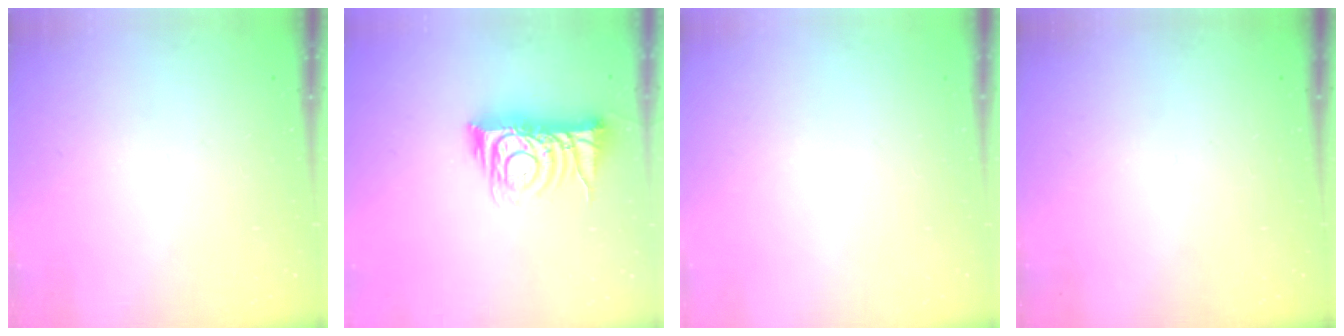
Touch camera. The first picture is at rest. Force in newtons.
{"total": 10.8, "press": 10.8, "slide": 0.7}
{"total": 0.0}
{"total": 0.0}